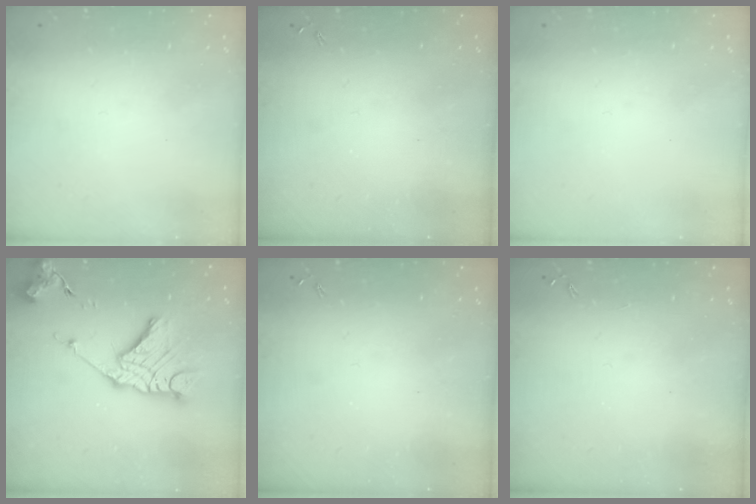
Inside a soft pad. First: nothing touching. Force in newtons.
{"total": 0.0}
{"total": 0.0}
{"total": 15.1, "press": 15.1, "slide": 1.2}
{"total": 0.0}
{"total": 0.0}